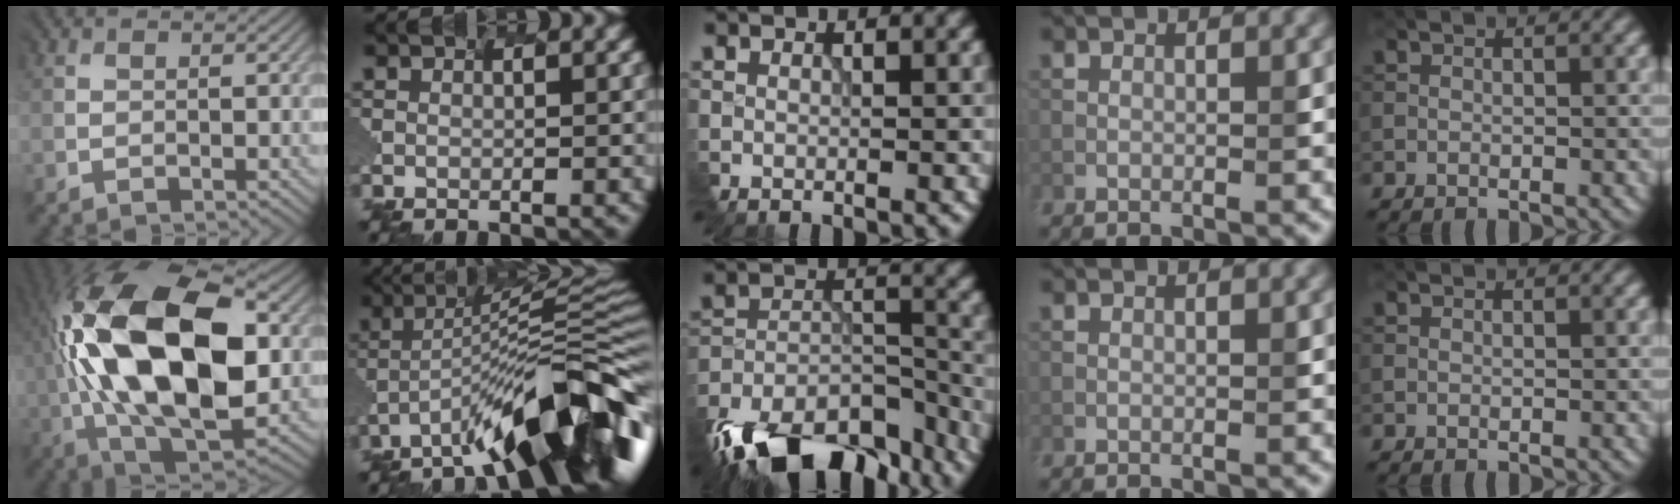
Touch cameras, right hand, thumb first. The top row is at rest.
{"thumb": {"total": 19.8, "force": [2.1, 10.4, 16.8], "torque": [-0.356, 0.017, 0.023]}, "index": {"total": 13.3, "force": [-8.2, 2.4, 10.2], "torque": [-0.151, 0.020, -0.124]}, "middle": {"total": 14.4, "force": [-11.7, 5.8, 6.0], "torque": [-0.136, -0.019, -0.180]}}